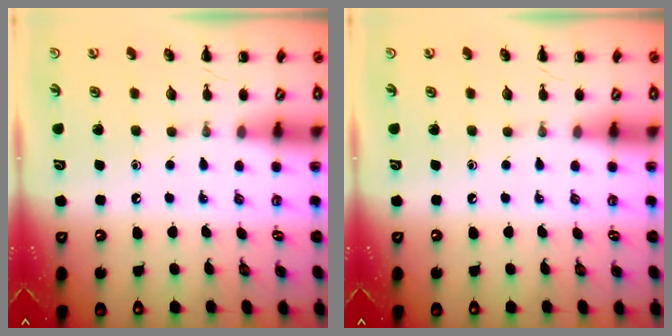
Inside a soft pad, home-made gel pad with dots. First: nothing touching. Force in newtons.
{"total": 0.0}